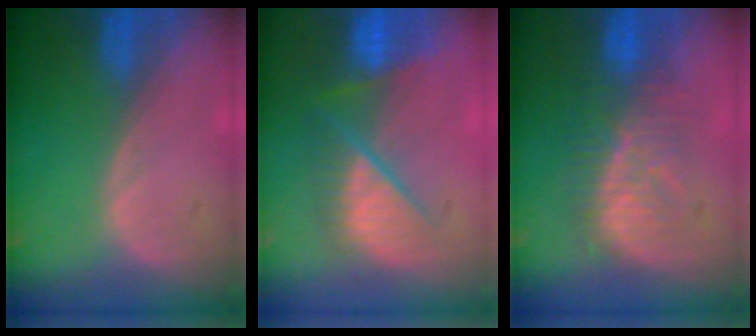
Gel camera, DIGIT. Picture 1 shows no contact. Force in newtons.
{"total": 9.7, "press": 8.3, "slide": 5.1}
{"total": 7.9, "press": 7.8, "slide": 1.6}